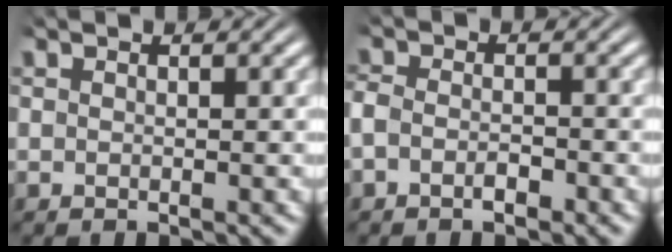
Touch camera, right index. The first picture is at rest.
{"total": 2.2, "force": [-1.1, 1.5, 1.1], "torque": [-0.033, -0.008, -0.019]}